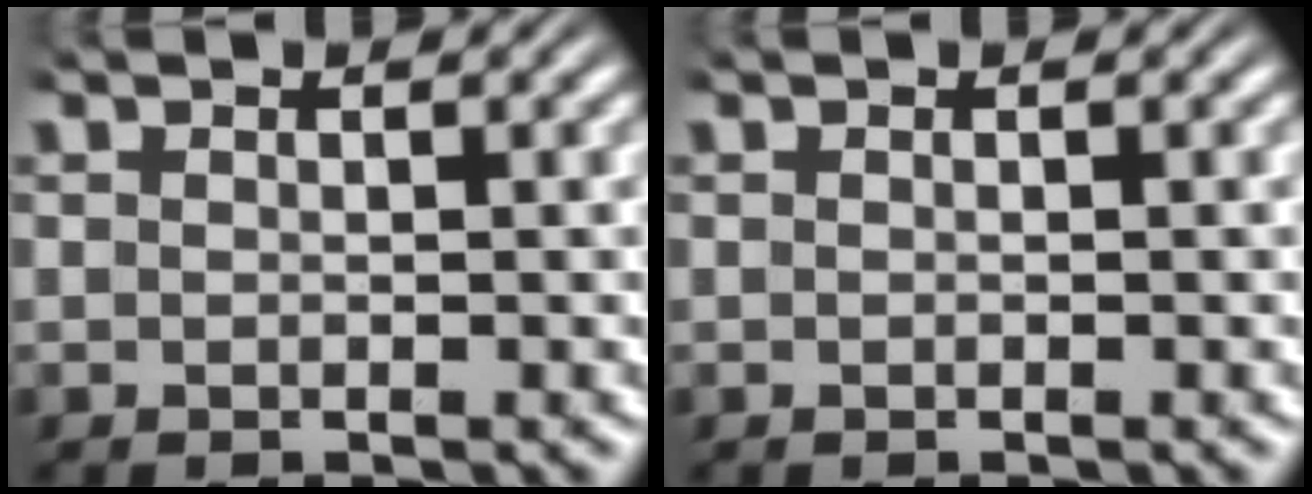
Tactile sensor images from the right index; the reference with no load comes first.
{"total": 0.0}